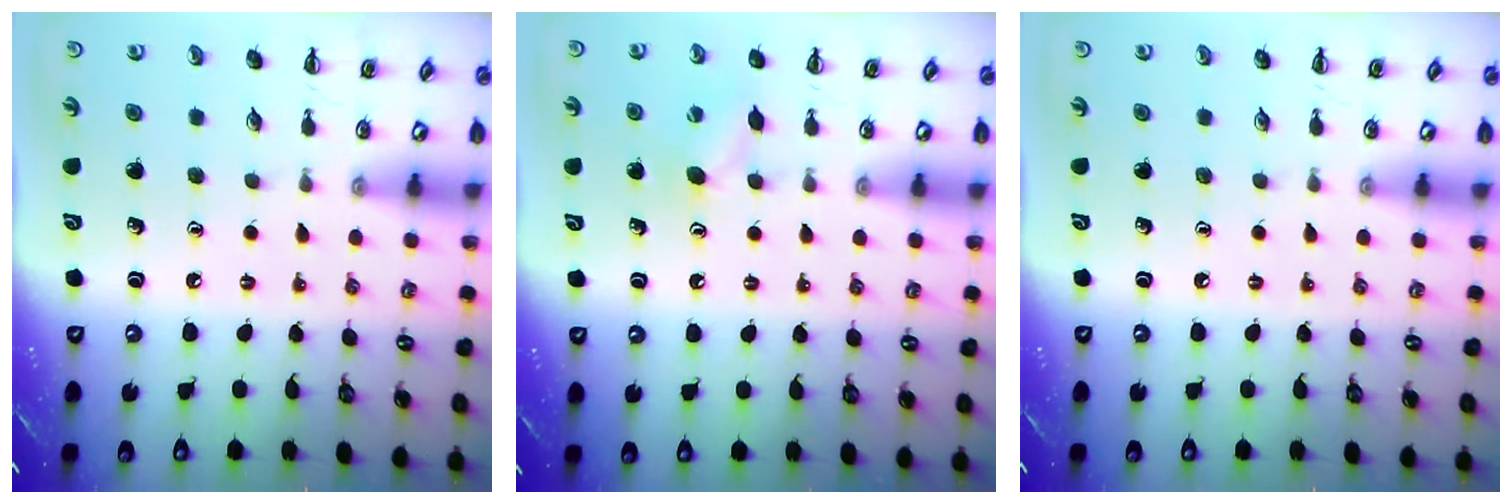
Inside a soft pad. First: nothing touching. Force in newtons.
{"total": 5.3, "press": 5.1, "slide": 1.3}
{"total": 0.0}